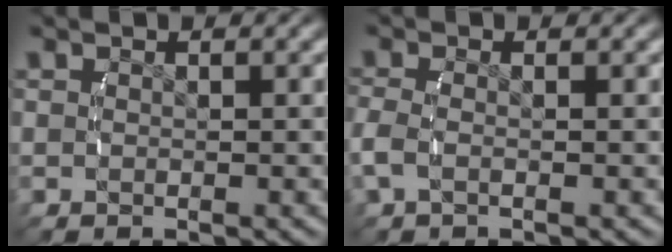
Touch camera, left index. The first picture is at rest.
{"total": 1.6, "force": [-0.6, 0.7, 1.3], "torque": [-0.046, -0.010, -0.006]}